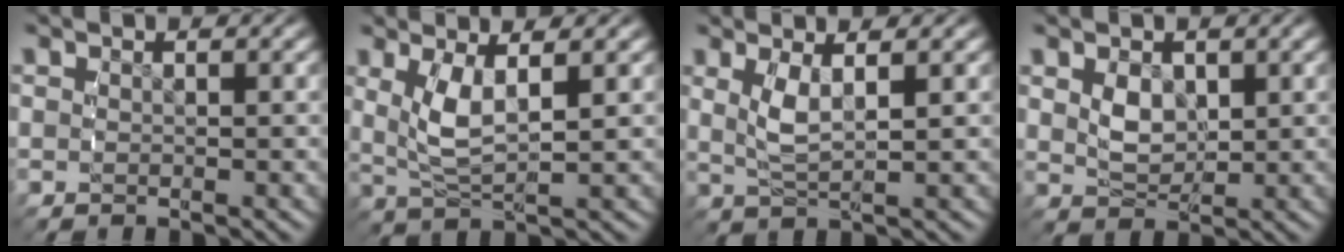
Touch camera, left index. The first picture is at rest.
{"total": 4.4, "force": [0.8, 2.6, 3.4], "torque": [-0.102, -0.016, 0.022]}
{"total": 2.7, "force": [0.8, 1.2, 2.4], "torque": [-0.068, -0.007, 0.017]}
{"total": 2.5, "force": [0.5, 1.7, 1.7], "torque": [-0.040, -0.011, 0.016]}